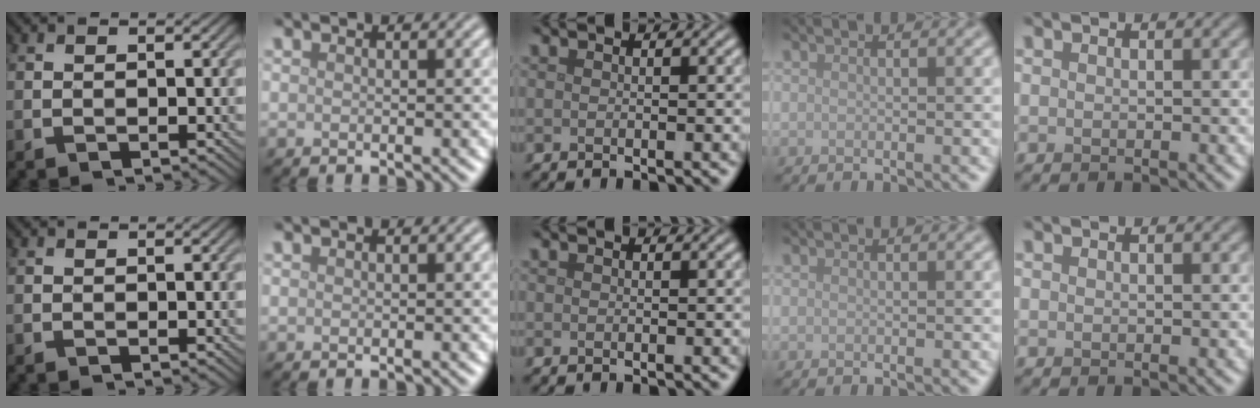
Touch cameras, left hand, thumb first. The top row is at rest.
{}